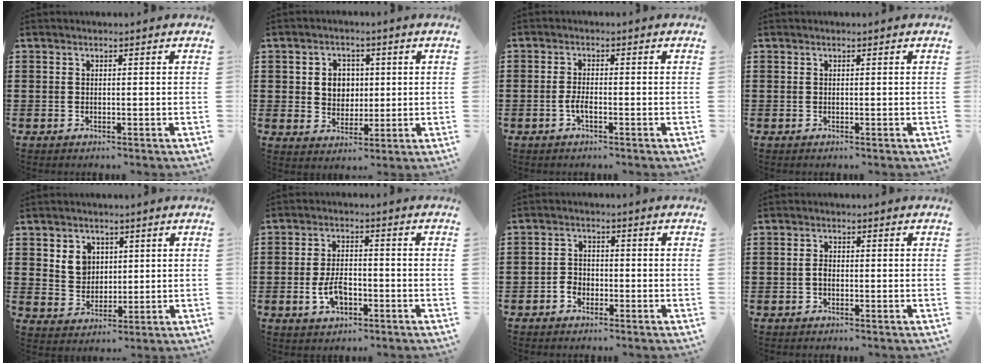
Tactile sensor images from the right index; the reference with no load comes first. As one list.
[{"total": 4.4, "force": [0.6, 4.0, 1.7], "torque": [-0.042, 0.010, 0.005]}, {"total": 2.2, "force": [-0.9, 0.5, 1.9], "torque": [-0.049, -0.004, -0.021]}, {"total": 0.0}, {"total": 4.3, "force": [1.9, 3.6, 1.2], "torque": [-0.032, 0.009, 0.033]}, {"total": 5.2, "force": [-1.9, 2.8, 3.9], "torque": [-0.087, 0.003, -0.038]}, {"total": 2.3, "force": [-1.4, 1.7, 0.6], "torque": [-0.016, 0.003, -0.031]}, {"total": 1.5, "force": [-0.4, 0.8, 1.2], "torque": [-0.031, -0.001, -0.011]}]